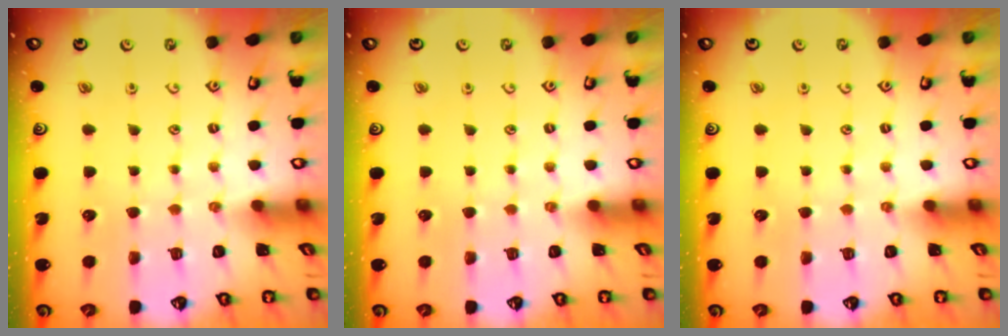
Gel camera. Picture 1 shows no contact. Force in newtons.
{"total": 0.0}
{"total": 0.0}